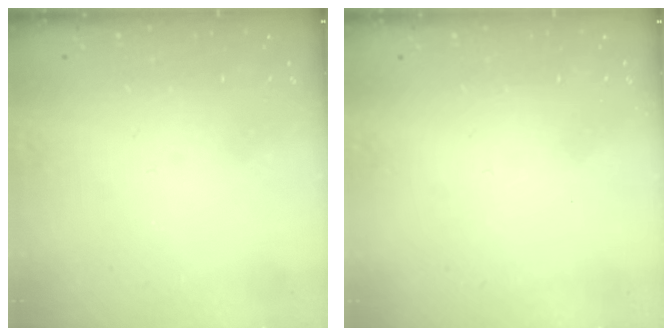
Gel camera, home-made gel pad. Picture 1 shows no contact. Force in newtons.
{"total": 1.8, "press": 1.8, "slide": 0.2}